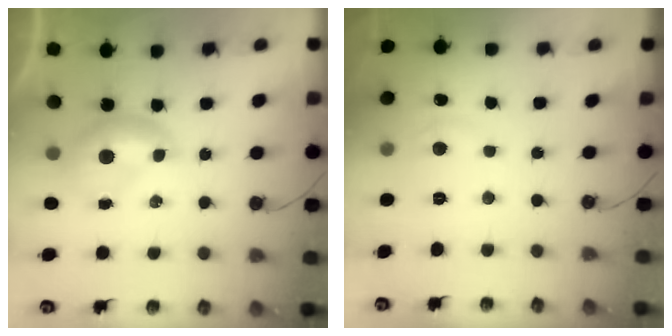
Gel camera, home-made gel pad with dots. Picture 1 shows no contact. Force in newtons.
{"total": 0.7, "press": 0.3, "slide": 0.7}